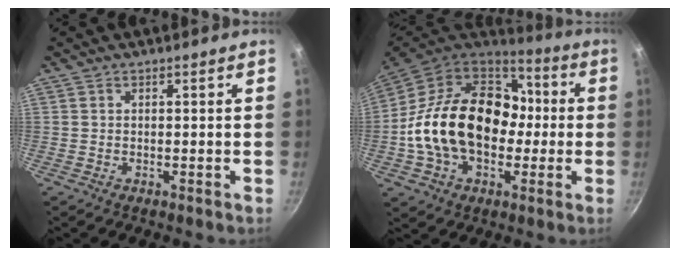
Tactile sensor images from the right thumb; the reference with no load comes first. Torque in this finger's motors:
{"motor_torque": [-0.72, 2.39, 1.60, -1.17, 0.61]}